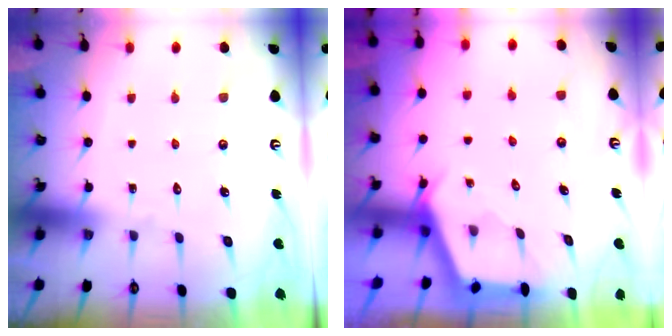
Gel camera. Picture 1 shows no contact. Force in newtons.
{"total": 2.7, "press": 2.7, "slide": 0.3}